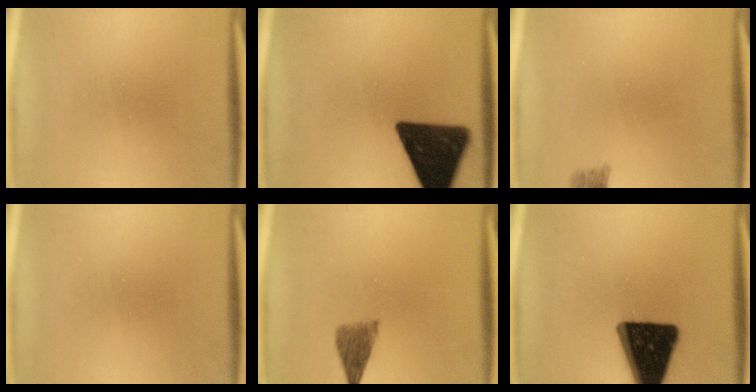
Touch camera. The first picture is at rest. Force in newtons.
{"total": 15.5}
{"total": 2.0}
{"total": 0.0}
{"total": 5.2}
{"total": 19.5}